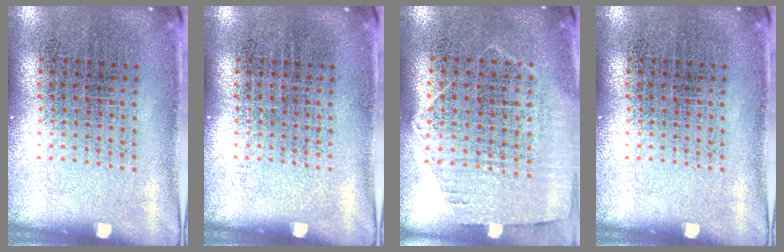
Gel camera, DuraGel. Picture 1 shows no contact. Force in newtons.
{"total": 0.0}
{"total": 1.3, "press": 1.1, "slide": 0.6}
{"total": 0.0}